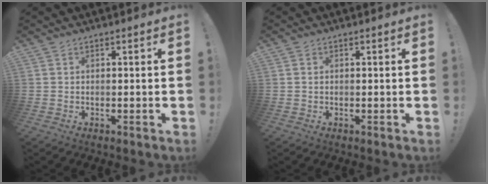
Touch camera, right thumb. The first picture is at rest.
{"total": 0.6, "force": [0.3, 0.4, 0.4], "torque": [-0.012, 0.003, 0.005]}